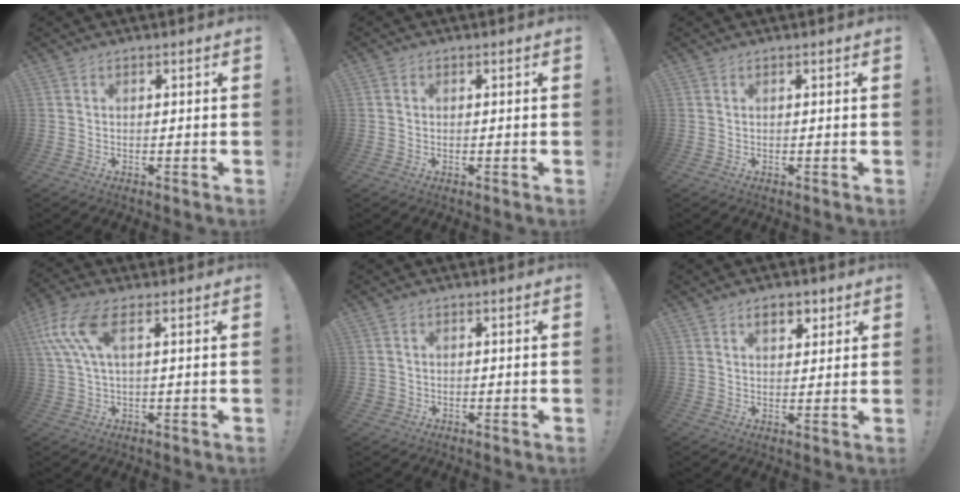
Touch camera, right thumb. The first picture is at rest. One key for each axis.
{"total": 0.9, "fx": -0.2, "fy": 0.8, "fz": 0.2, "tx": -0.003, "ty": 0.004, "tz": -0.004}
{"total": 0.0}
{"total": 10.6, "fx": 3.4, "fy": 4.2, "fz": 9.1, "tx": -0.183, "ty": -0.003, "tz": 0.070}
{"total": 1.7, "fx": -0.2, "fy": 1.5, "fz": 0.6, "tx": -0.011, "ty": 0.000, "tz": -0.003}
{"total": 5.3, "fx": 2.7, "fy": 3.2, "fz": 3.4, "tx": -0.042, "ty": -0.003, "tz": 0.044}